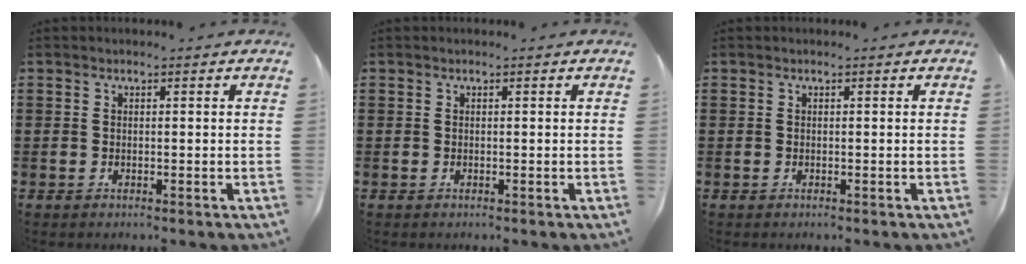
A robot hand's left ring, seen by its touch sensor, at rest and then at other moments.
{"total": 0.0}
{"total": 0.0}